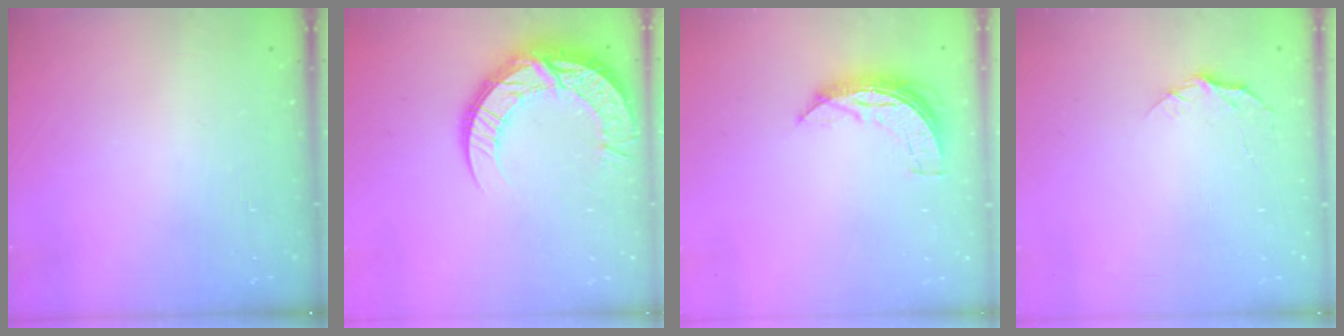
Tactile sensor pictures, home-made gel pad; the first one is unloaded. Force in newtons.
{"total": 16.6, "press": 16.5, "slide": 1.4}
{"total": 6.9, "press": 6.9, "slide": 0.3}
{"total": 5.0, "press": 5.0, "slide": 0.6}